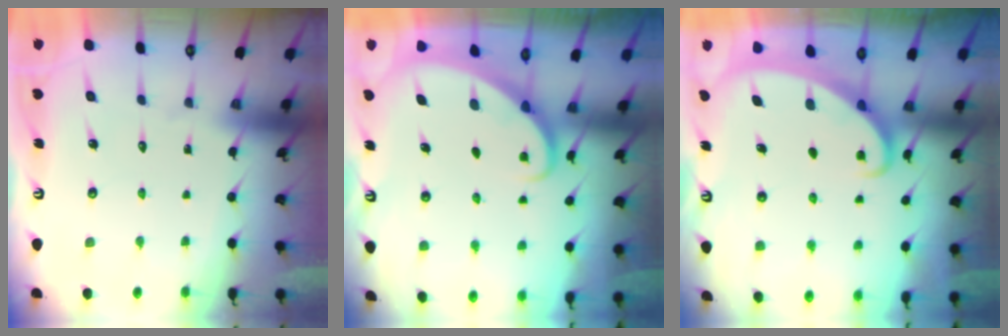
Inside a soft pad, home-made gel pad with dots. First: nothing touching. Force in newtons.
{"total": 2.4, "press": 2.4, "slide": 0.2}
{"total": 2.2, "press": 2.2, "slide": 0.3}